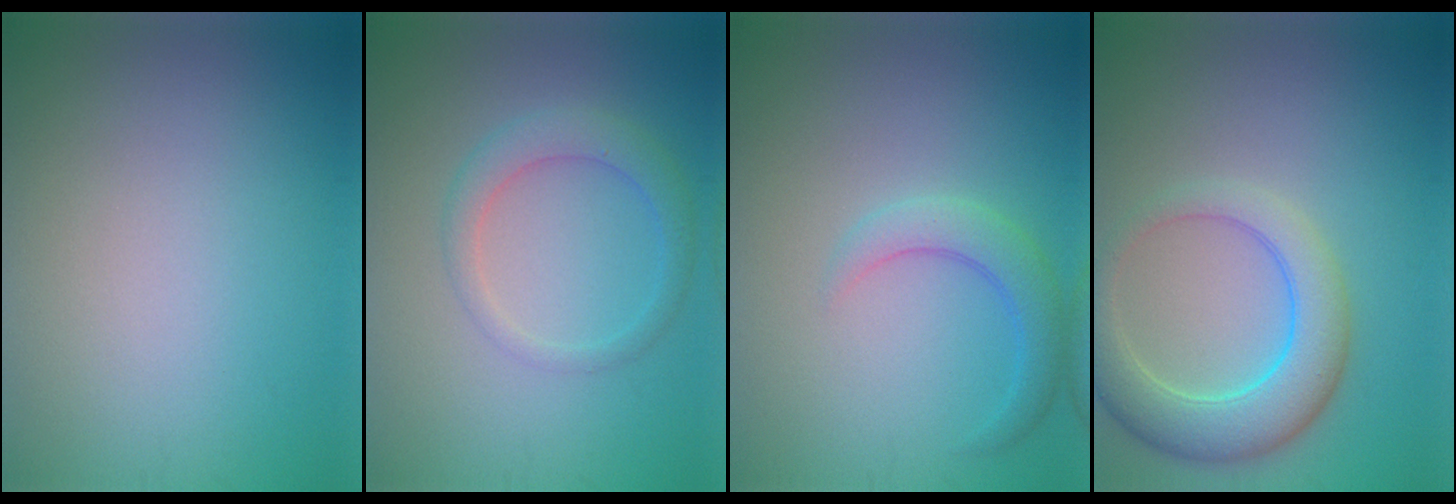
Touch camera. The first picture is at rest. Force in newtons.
{"total": 2.7, "press": 2.7, "slide": 0.1}
{"total": 2.8, "press": 2.8, "slide": 0.4}
{"total": 5.8, "press": 5.8, "slide": 0.2}